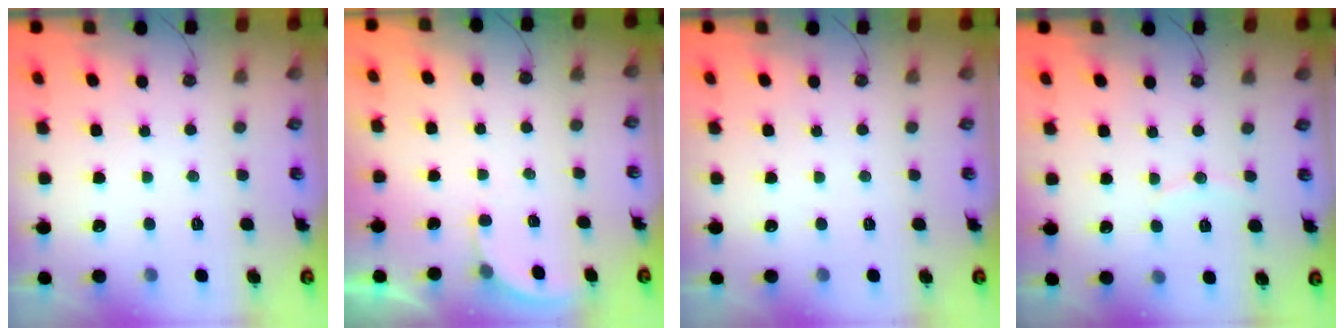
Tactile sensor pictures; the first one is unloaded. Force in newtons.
{"total": 2.7, "press": 2.7, "slide": 0.3}
{"total": 0.0}
{"total": 5.9, "press": 5.9, "slide": 0.6}